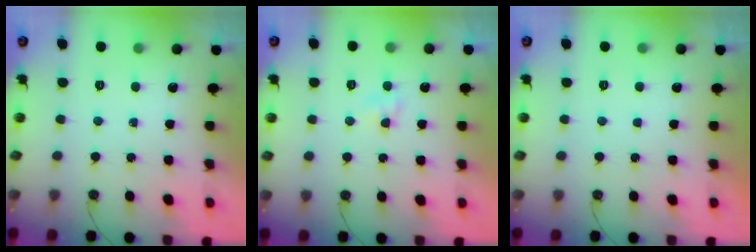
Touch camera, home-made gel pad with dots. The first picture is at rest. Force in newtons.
{"total": 3.6, "press": 3.6, "slide": 0.5}
{"total": 0.0}